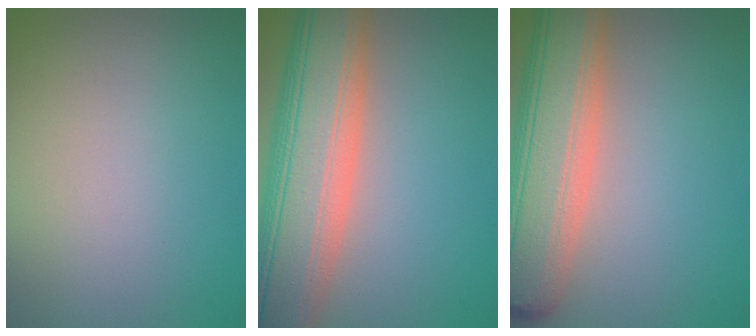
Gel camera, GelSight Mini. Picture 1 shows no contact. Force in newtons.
{"total": 11.9, "press": 11.9, "slide": 0.9}
{"total": 9.7, "press": 9.7, "slide": 1.0}